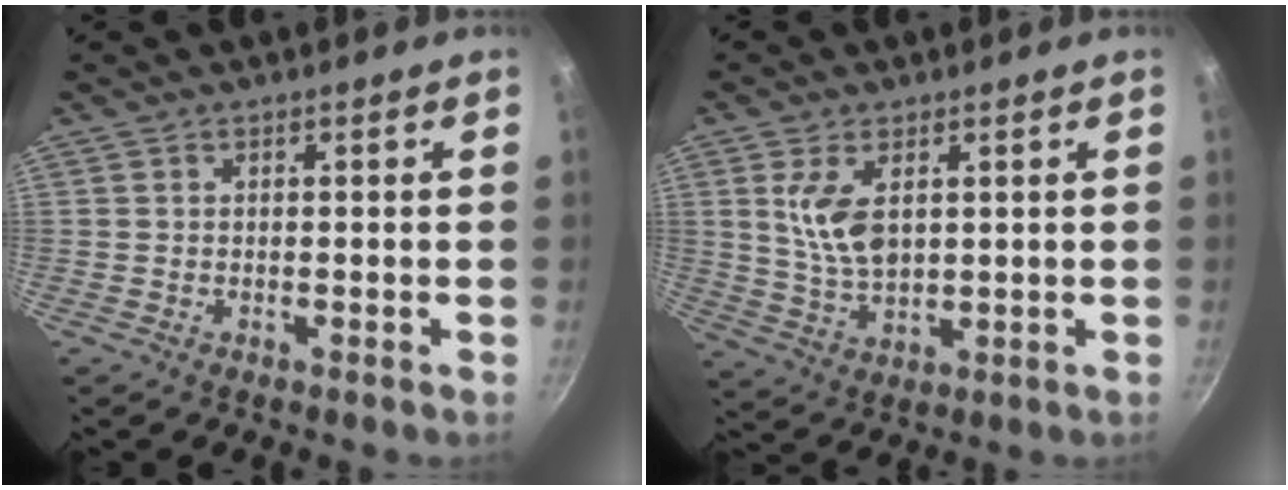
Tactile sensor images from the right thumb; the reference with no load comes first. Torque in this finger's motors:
{"motor_torque": [-0.55, 0.84, 0.91, 0.21, 0.09]}